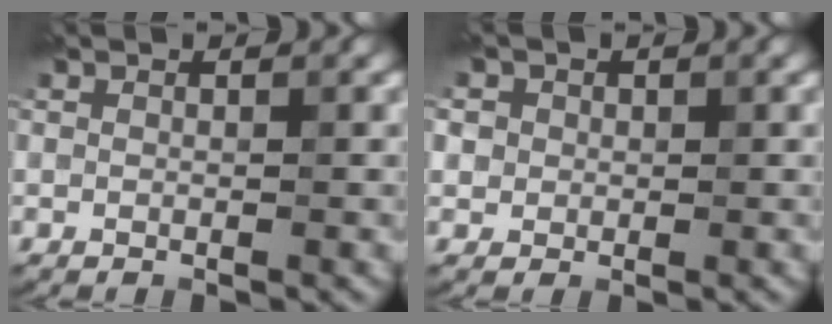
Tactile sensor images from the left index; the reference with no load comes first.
{"total": 2.3, "force": [0.9, 2.1, 0.3], "torque": [0.003, 0.014, -0.006]}